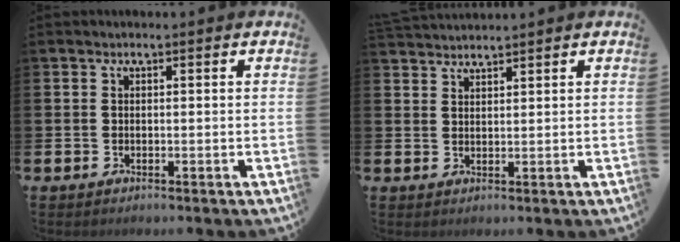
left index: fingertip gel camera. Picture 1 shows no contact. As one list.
[{"total": 2.1, "force": [2.1, 0.1, -0.2], "torque": [-0.001, -0.007, 0.039]}]